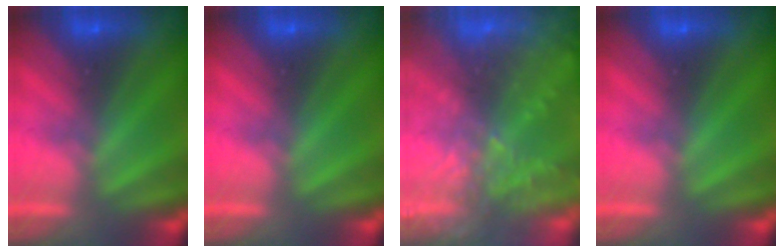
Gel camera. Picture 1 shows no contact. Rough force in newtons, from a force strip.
{"total": 0.0}
{"total": 10.8}
{"total": 0.0}